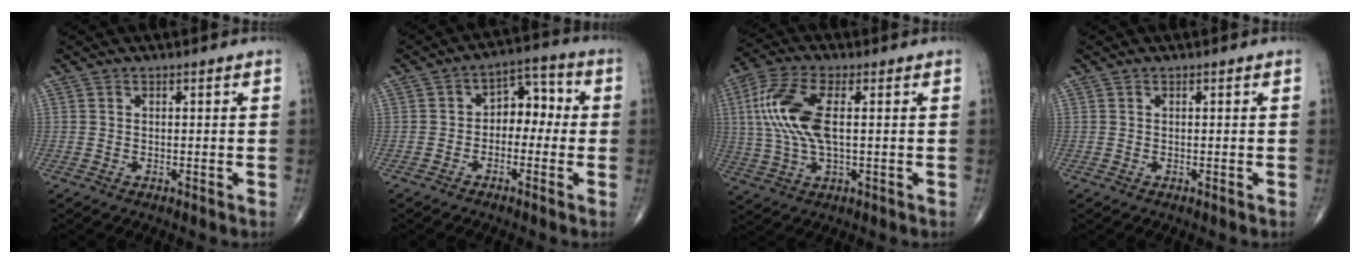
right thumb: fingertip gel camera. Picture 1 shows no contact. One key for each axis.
{"total": 7.0, "fx": -0.8, "fy": 4.9, "fz": 4.9, "tx": -0.035, "ty": 0.037, "tz": -0.029}
{"total": 12.6, "fx": 1.7, "fy": 5.2, "fz": 11.3, "tx": -0.265, "ty": 0.009, "tz": 0.032}
{"total": 0.0}